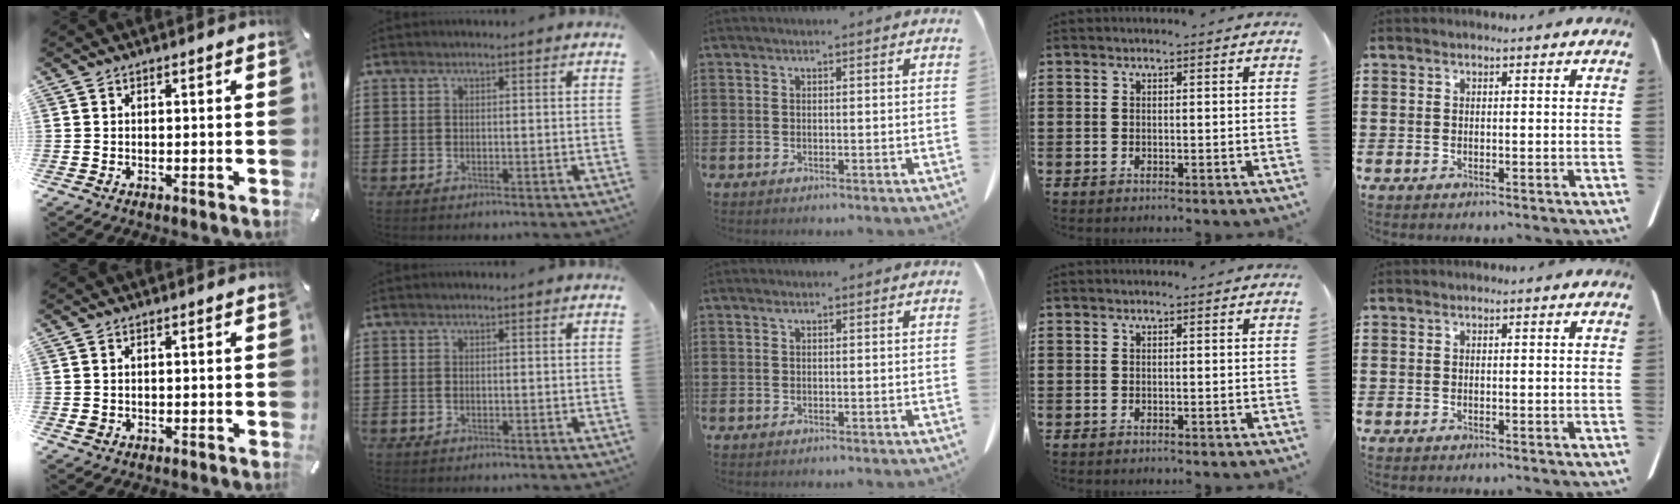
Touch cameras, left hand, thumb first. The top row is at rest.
{"thumb": {"total": 1.1, "force": [0.0, 0.9, 0.7], "torque": [-0.016, 0.003, -0.001]}, "middle": {"total": 0.6, "force": [0.3, 0.2, 0.4], "torque": [-0.011, 0.001, 0.005]}}